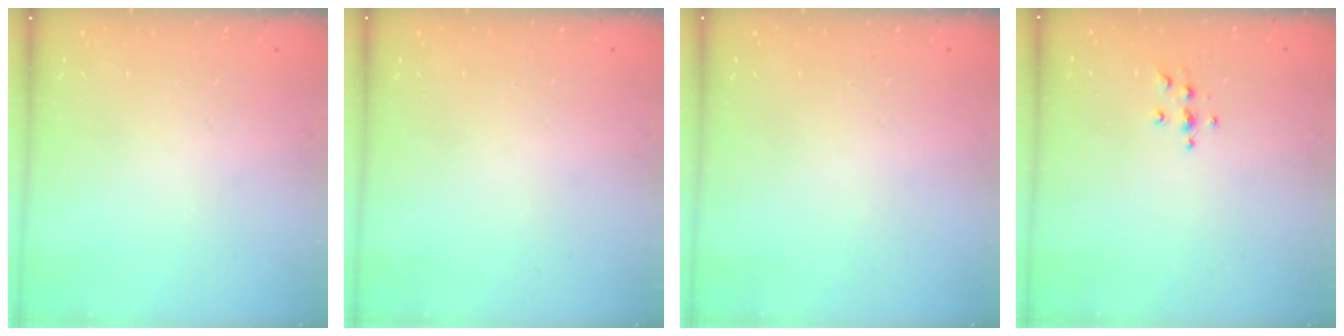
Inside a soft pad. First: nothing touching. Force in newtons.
{"total": 0.0}
{"total": 0.0}
{"total": 4.6, "press": 4.5, "slide": 0.5}